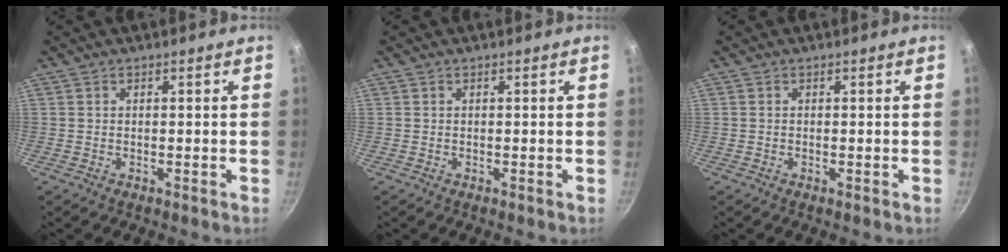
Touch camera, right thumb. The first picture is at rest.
{"total": 0.0}
{"total": 0.0}